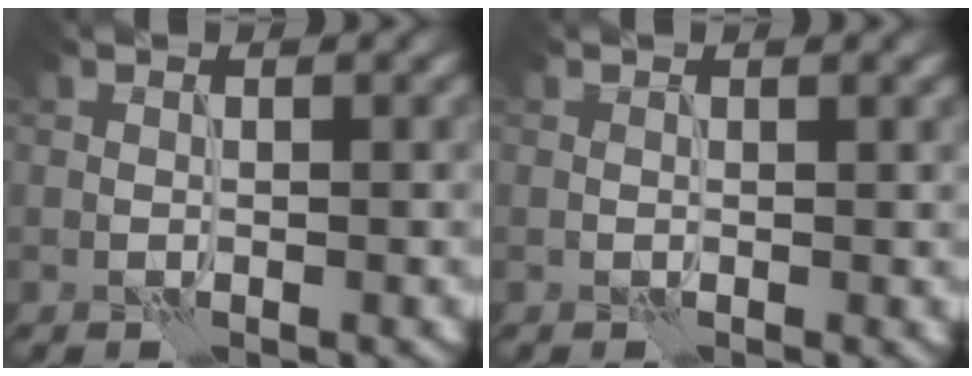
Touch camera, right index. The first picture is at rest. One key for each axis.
{"total": 1.0, "fx": 0.5, "fy": 0.4, "fz": 0.8, "tx": -0.005, "ty": -0.002, "tz": 0.004}